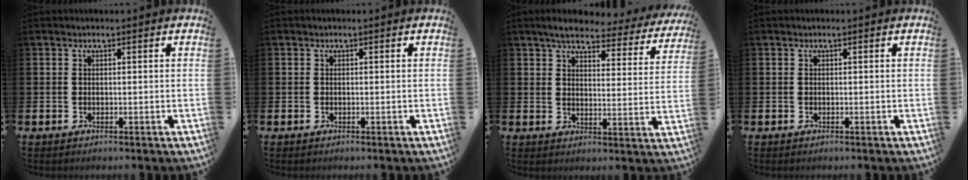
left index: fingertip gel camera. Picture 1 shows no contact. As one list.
[{"total": 0.0}, {"total": 5.2, "force": [4.7, 1.1, 2.0], "torque": [-0.052, -0.027, 0.076]}, {"total": 0.0}]